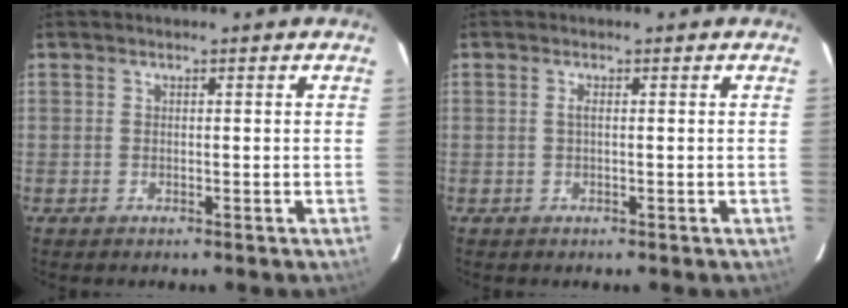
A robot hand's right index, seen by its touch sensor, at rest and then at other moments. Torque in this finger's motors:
{"motor_torque": [0.13, -0.08, 0.16, 0.04]}